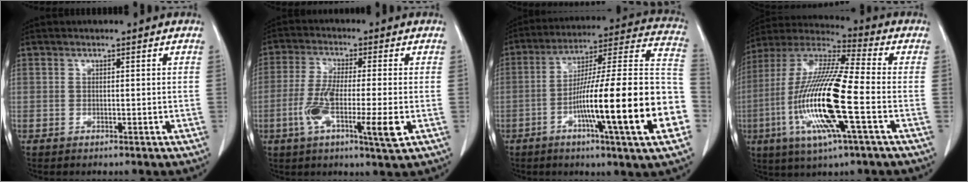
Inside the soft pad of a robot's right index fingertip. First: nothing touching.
{"total": 10.2, "force": [-2.9, 0.8, 9.8], "torque": [-0.180, -0.015, -0.053]}
{"total": 25.2, "force": [-7.2, 0.4, 24.1], "torque": [-0.300, 0.002, -0.120]}
{"total": 19.1, "force": [-4.6, 1.6, 18.5], "torque": [-0.385, -0.015, -0.091]}